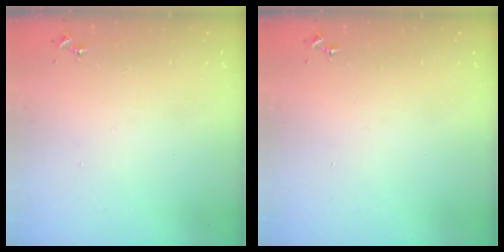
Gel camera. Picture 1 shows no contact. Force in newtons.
{"total": 0.0}